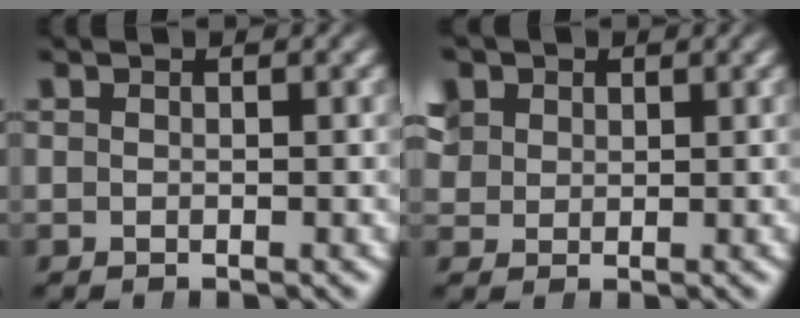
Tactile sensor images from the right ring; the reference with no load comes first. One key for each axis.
{"total": 4.3, "fx": 2.0, "fy": 3.3, "fz": 1.7, "tx": -0.039, "ty": 0.004, "tz": 0.038}